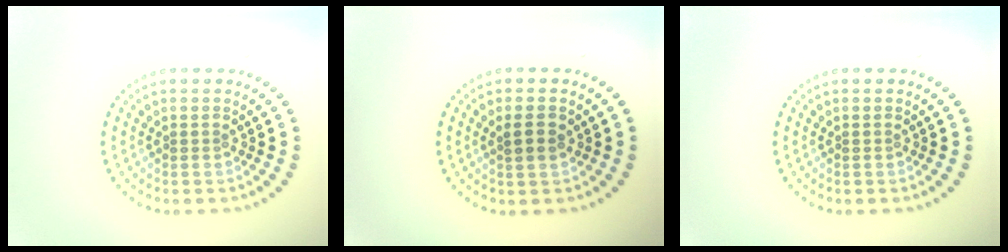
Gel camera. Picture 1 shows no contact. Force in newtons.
{"total": 2.0, "press": 2.0, "slide": 0.5}
{"total": 0.0}